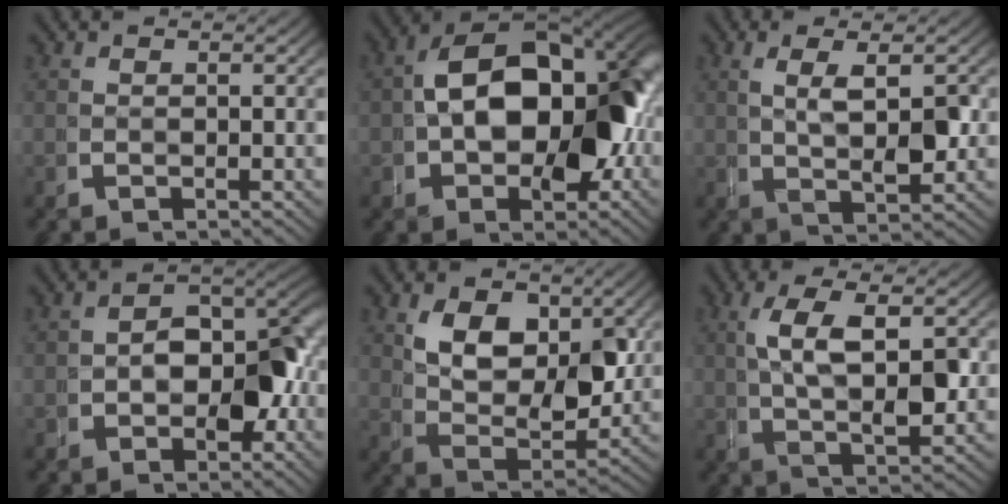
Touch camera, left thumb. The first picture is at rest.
{"total": 17.7, "force": [0.2, 11.4, 13.5], "torque": [-0.198, -0.018, 0.007]}
{"total": 3.4, "force": [1.1, 0.7, 3.1], "torque": [-0.051, 0.009, 0.025]}
{"total": 6.4, "force": [-1.0, 4.0, 4.9], "torque": [-0.061, -0.007, -0.015]}
{"total": 7.1, "force": [1.8, 4.2, 5.5], "torque": [-0.099, -0.016, 0.040]}
{"total": 5.4, "force": [1.5, 1.9, 4.9], "torque": [-0.085, 0.009, 0.028]}